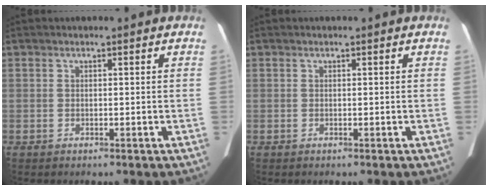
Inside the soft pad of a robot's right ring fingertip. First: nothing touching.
{"total": 0.0}